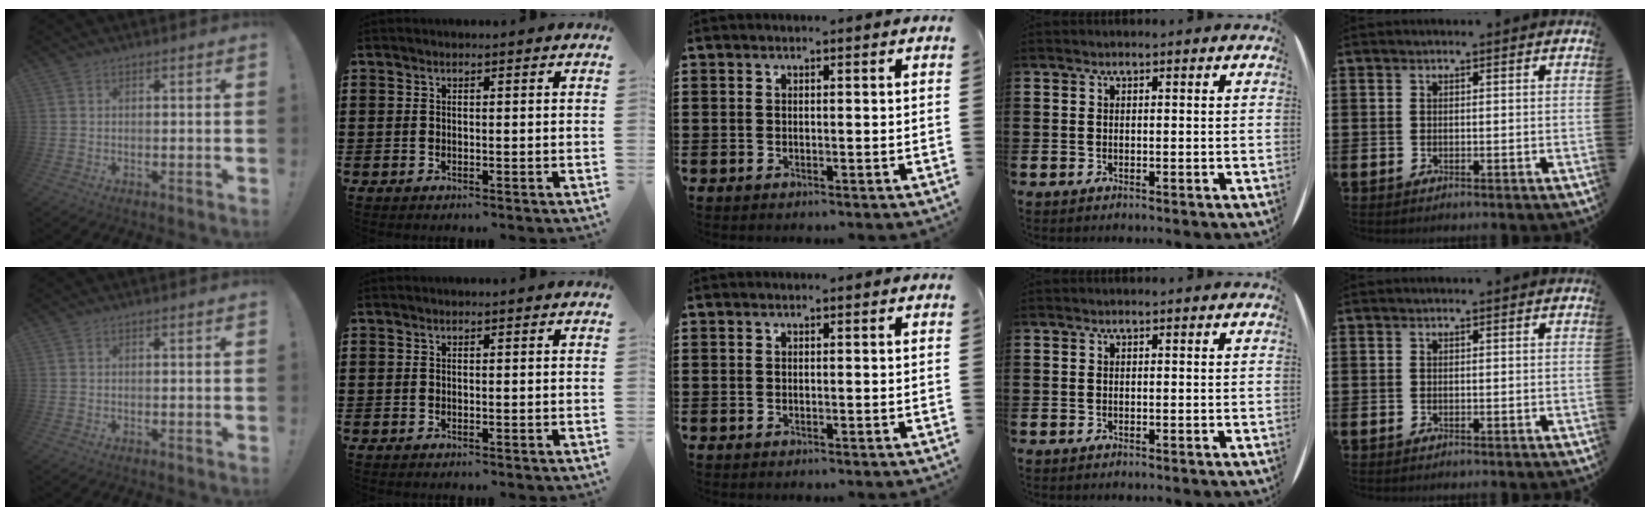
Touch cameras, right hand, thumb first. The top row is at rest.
{}